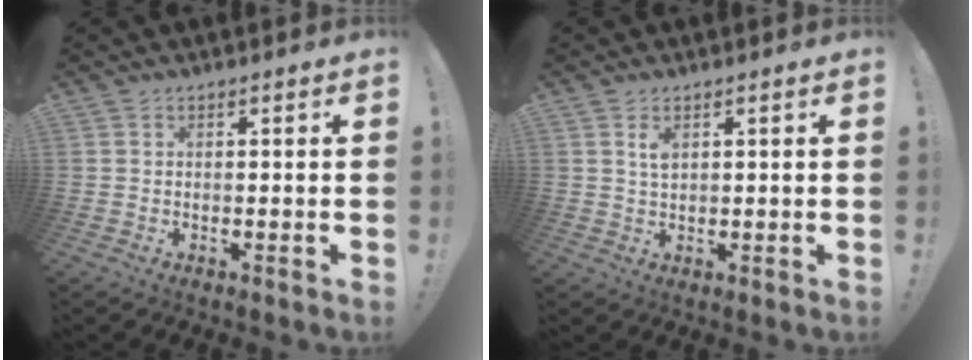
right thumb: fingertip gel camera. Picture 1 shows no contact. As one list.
[{"total": 3.0, "force": [1.6, 1.9, 1.7], "torque": [-0.022, -0.007, 0.026]}]